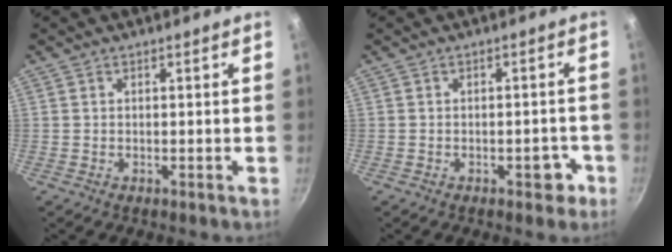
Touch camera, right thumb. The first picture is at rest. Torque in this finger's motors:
{"motor_torque": [0.74, 0.46, 0.73, -0.33, -0.01]}